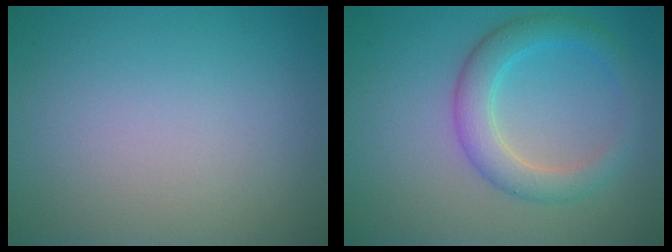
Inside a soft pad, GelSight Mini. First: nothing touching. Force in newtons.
{"total": 3.9, "press": 3.9, "slide": 0.1}